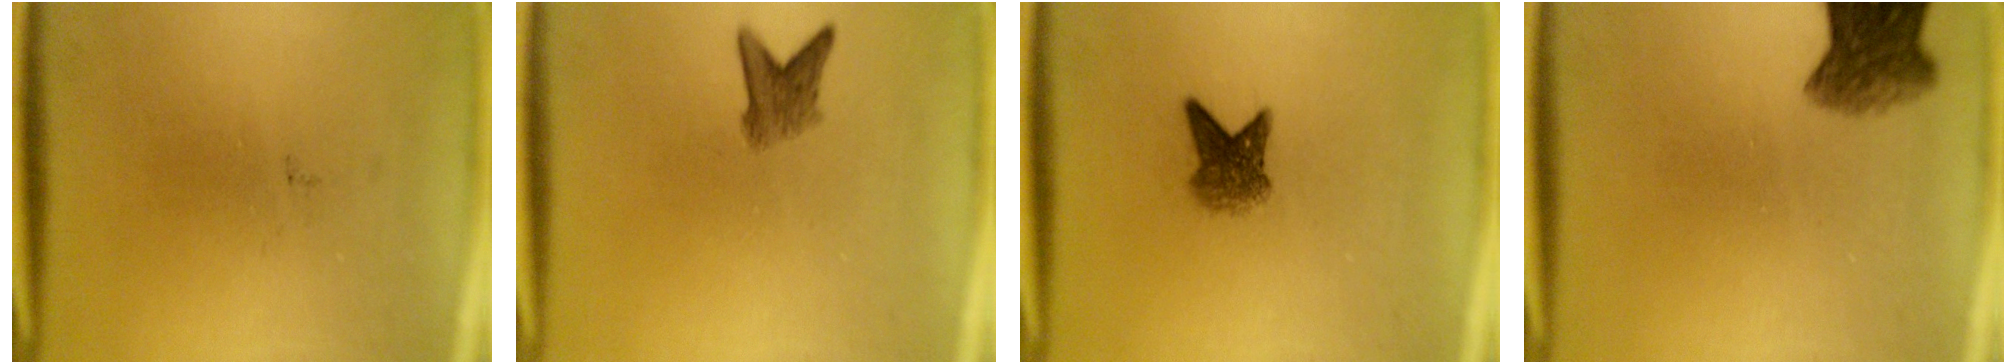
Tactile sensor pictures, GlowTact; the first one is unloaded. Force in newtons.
{"total": 3.0}
{"total": 3.7}
{"total": 5.8}